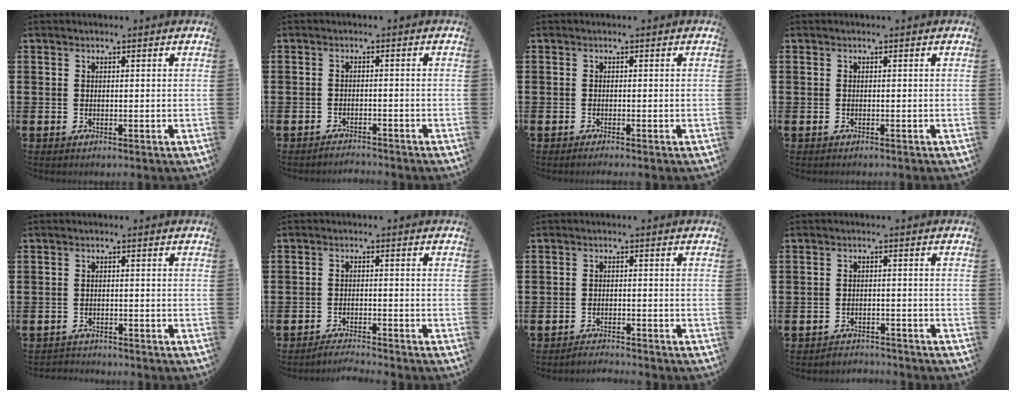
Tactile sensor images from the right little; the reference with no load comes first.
{"total": 1.6, "force": [-1.6, 0.0, -0.1], "torque": [-0.003, 0.004, -0.035]}
{"total": 0.5, "force": [-0.4, 0.0, 0.3], "torque": [-0.006, -0.003, -0.007]}
{"total": 0.0}
{"total": 1.3, "force": [-1.3, 0.1, -0.2], "torque": [-0.001, 0.003, -0.030]}
{"total": 2.2, "force": [-2.2, -0.2, 0.1], "torque": [-0.005, 0.004, -0.045]}
{"total": 1.7, "force": [-1.7, -0.1, -0.1], "torque": [-0.002, 0.005, -0.036]}
{"total": 1.9, "force": [-1.9, 0.1, -0.3], "torque": [-0.002, 0.005, -0.042]}